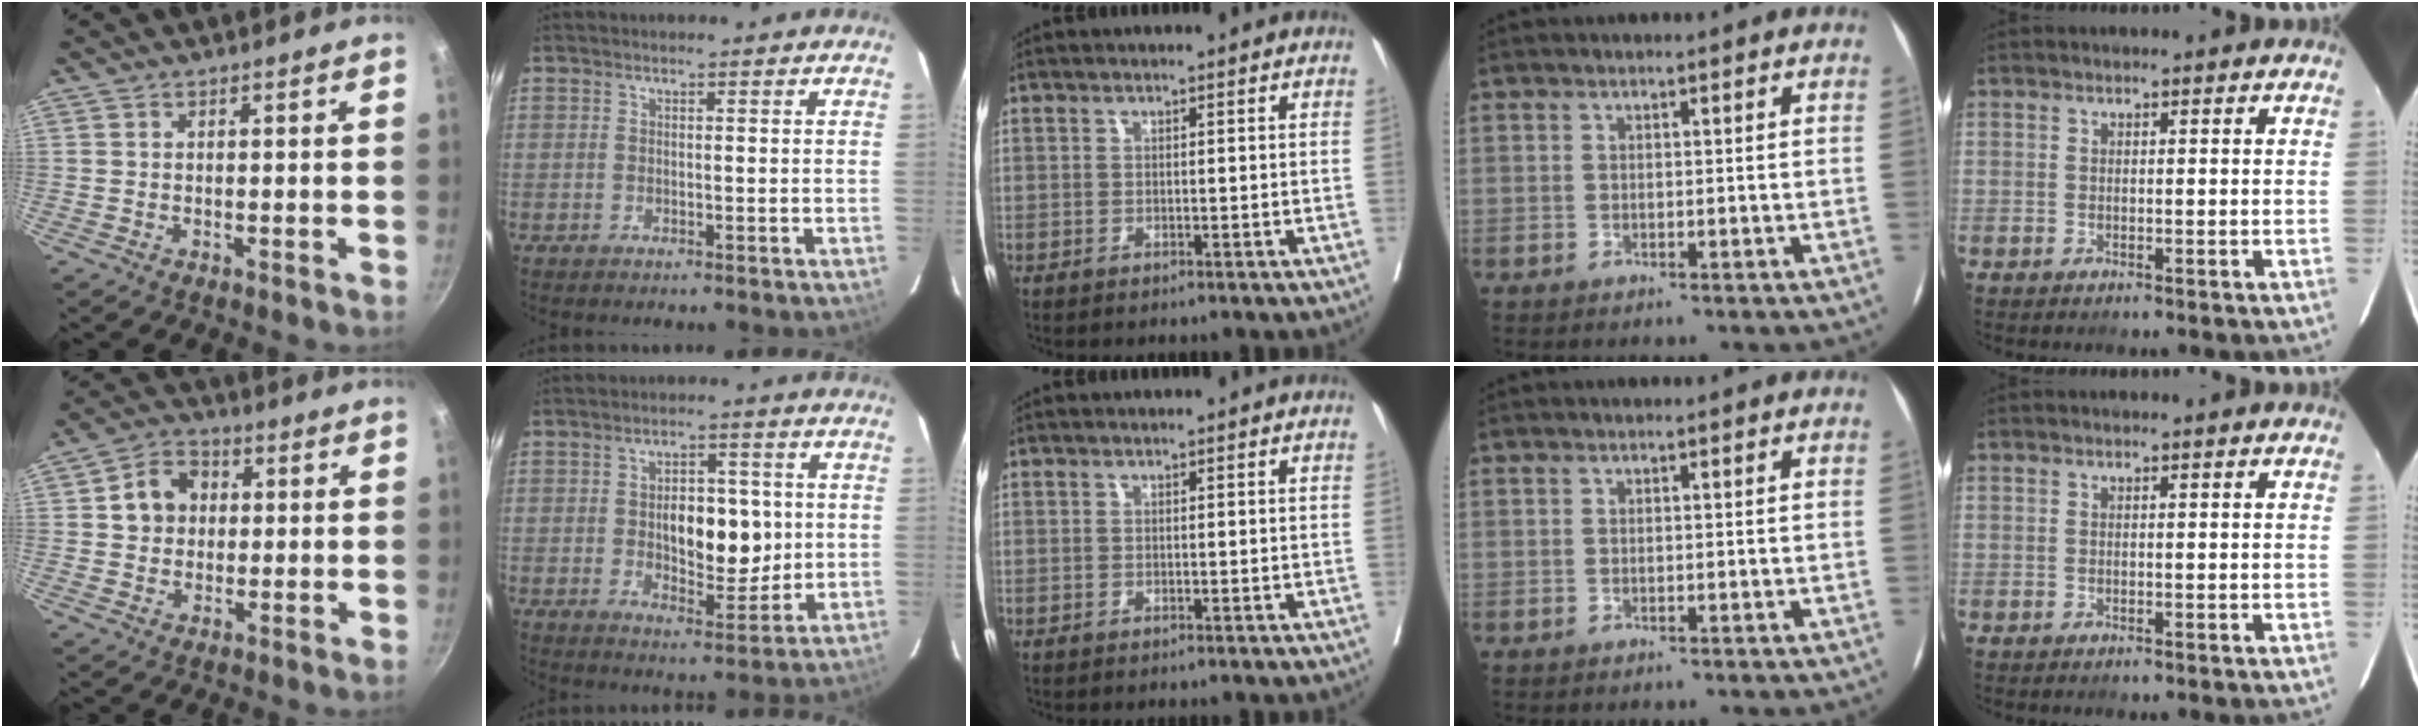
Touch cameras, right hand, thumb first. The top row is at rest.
{"thumb": {"total": 8.2, "force": [1.1, 6.9, 4.3], "torque": [-0.048, 0.012, 0.010]}, "index": {"total": 9.4, "force": [0.4, 4.6, 8.2], "torque": [-0.123, 0.006, 0.017]}}